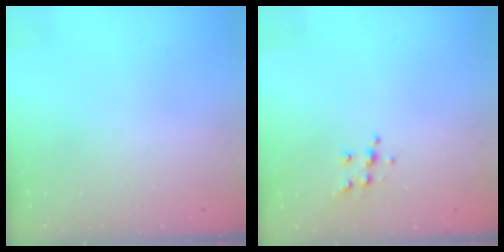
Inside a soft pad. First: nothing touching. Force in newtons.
{"total": 6.4, "press": 6.4, "slide": 0.6}